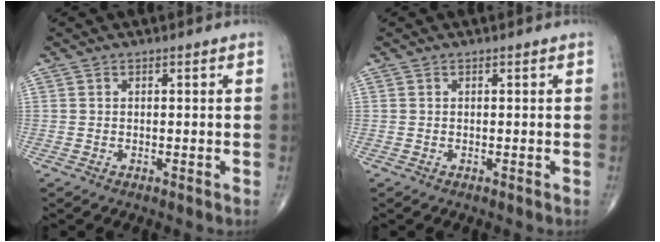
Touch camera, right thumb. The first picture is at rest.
{"total": 0.0}